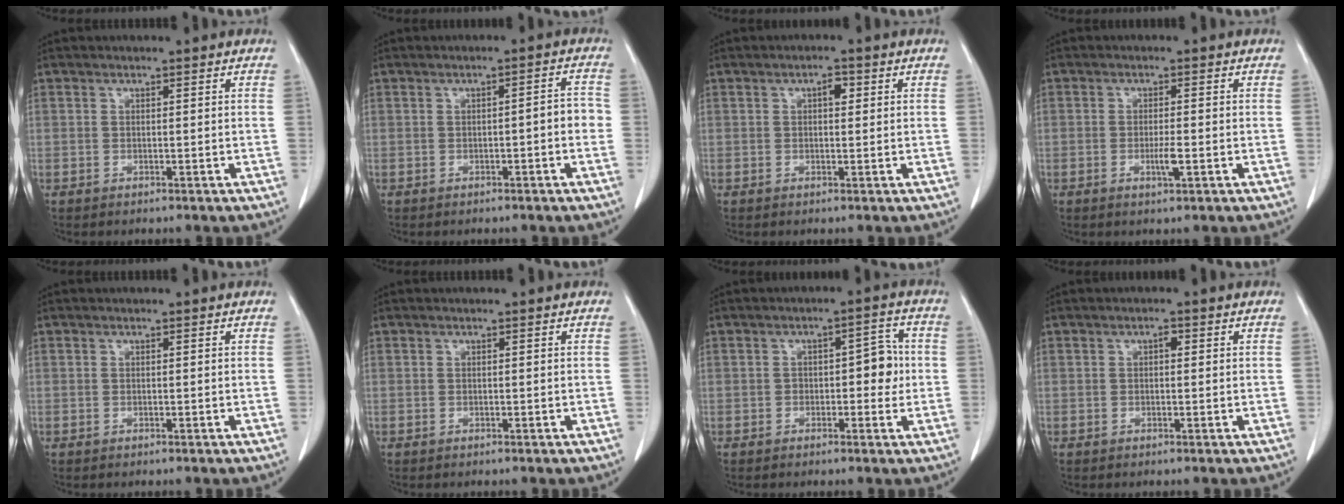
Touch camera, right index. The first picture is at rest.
{"total": 2.9, "force": [-0.7, 0.6, 2.8], "torque": [-0.032, 0.012, -0.009]}
{"total": 1.5, "force": [0.5, 0.8, 1.2], "torque": [-0.016, 0.005, 0.005]}
{"total": 2.5, "force": [-0.8, 0.3, 2.3], "torque": [-0.044, -0.003, -0.013]}
{"total": 0.0}
{"total": 0.0}
{"total": 4.7, "force": [-0.4, 2.4, 4.0], "torque": [-0.043, 0.018, -0.006]}
{"total": 1.0, "force": [0.2, 0.5, 0.8], "torque": [-0.010, 0.003, 0.001]}